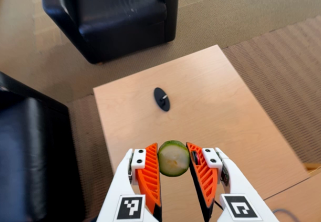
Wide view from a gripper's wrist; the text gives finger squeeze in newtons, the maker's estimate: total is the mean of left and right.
{"total": 8.3, "left": 8.0, "right": 8.5}